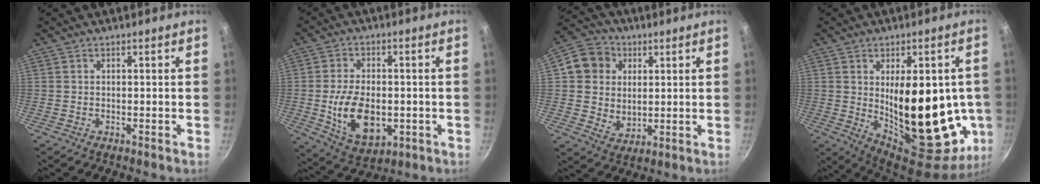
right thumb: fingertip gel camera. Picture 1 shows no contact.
{"total": 13.2, "force": [-2.0, 8.1, 10.2], "torque": [-0.168, -0.002, -0.021]}
{"total": 11.0, "force": [3.1, 9.4, 4.7], "torque": [-0.044, -0.009, 0.052]}
{"total": 26.6, "force": [-0.3, 12.5, 23.4], "torque": [-0.295, -0.039, 0.022]}